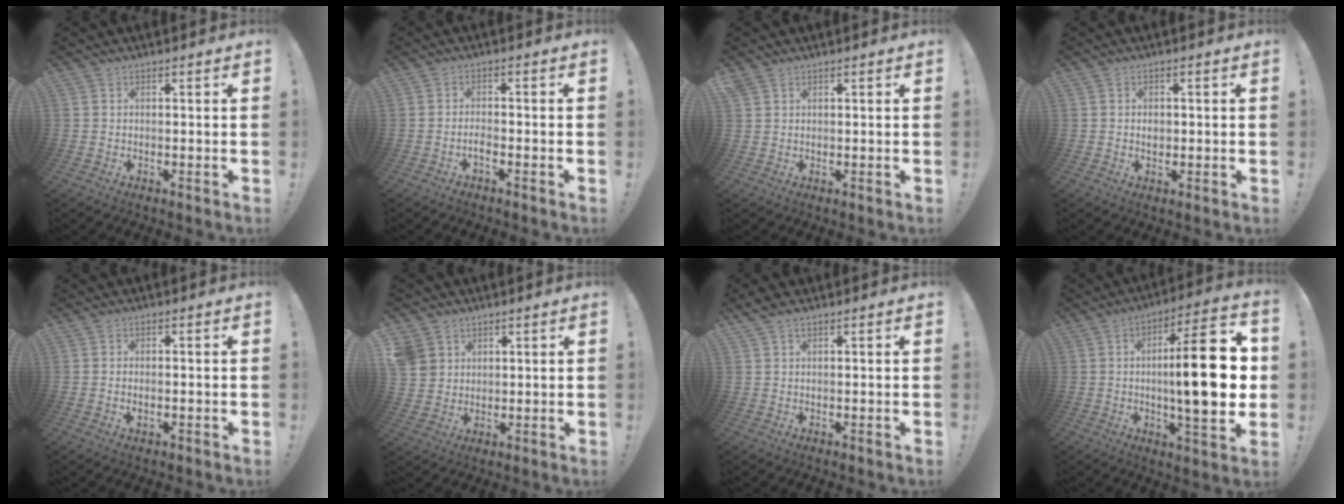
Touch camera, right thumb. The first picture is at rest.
{"total": 2.3, "force": [-1.6, 0.3, 1.6], "torque": [-0.026, 0.000, -0.028]}
{"total": 1.7, "force": [1.4, 1.0, 0.4], "torque": [0.000, -0.003, 0.025]}
{"total": 2.0, "force": [-0.2, 1.7, 1.0], "torque": [-0.003, -0.001, -0.008]}
{"total": 1.0, "force": [-0.1, 0.5, 0.9], "torque": [-0.008, -0.002, -0.003]}
{"total": 6.1, "force": [3.4, 4.9, 0.9], "torque": [-0.014, -0.022, 0.070]}
{"total": 2.2, "force": [1.7, 1.0, 1.2], "torque": [-0.017, -0.006, 0.030]}
{"total": 23.2, "force": [0.8, 5.8, 22.5], "torque": [-0.343, -0.008, 0.007]}